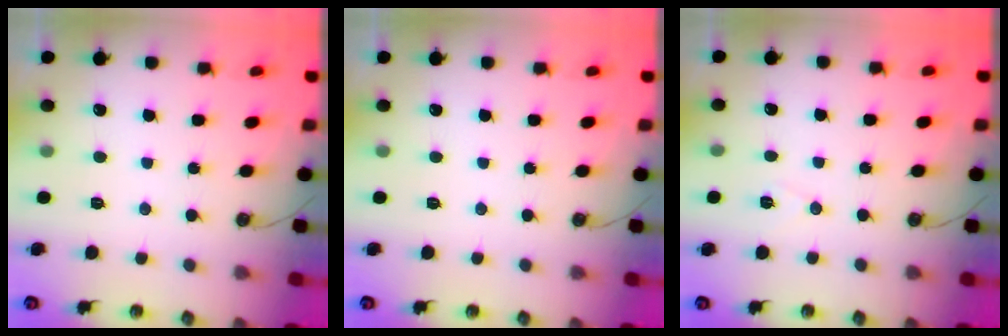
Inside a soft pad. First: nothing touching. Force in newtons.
{"total": 0.0}
{"total": 6.2, "press": 4.2, "slide": 4.6}